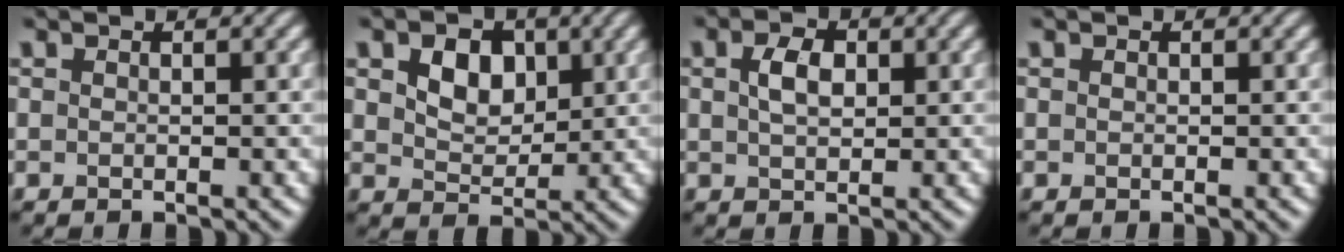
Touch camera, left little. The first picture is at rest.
{"total": 3.9, "force": [1.3, 2.7, 2.5], "torque": [-0.051, -0.001, 0.018]}
{"total": 2.7, "force": [0.7, 1.6, 2.0], "torque": [-0.044, 0.003, 0.013]}
{"total": 0.0}